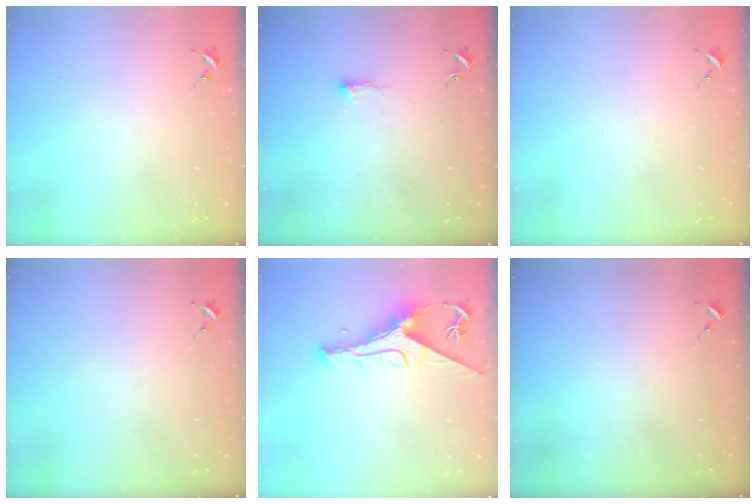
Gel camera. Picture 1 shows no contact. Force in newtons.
{"total": 4.8, "press": 4.7, "slide": 0.7}
{"total": 0.0}
{"total": 0.0}
{"total": 9.8, "press": 9.7, "slide": 1.4}
{"total": 0.0}